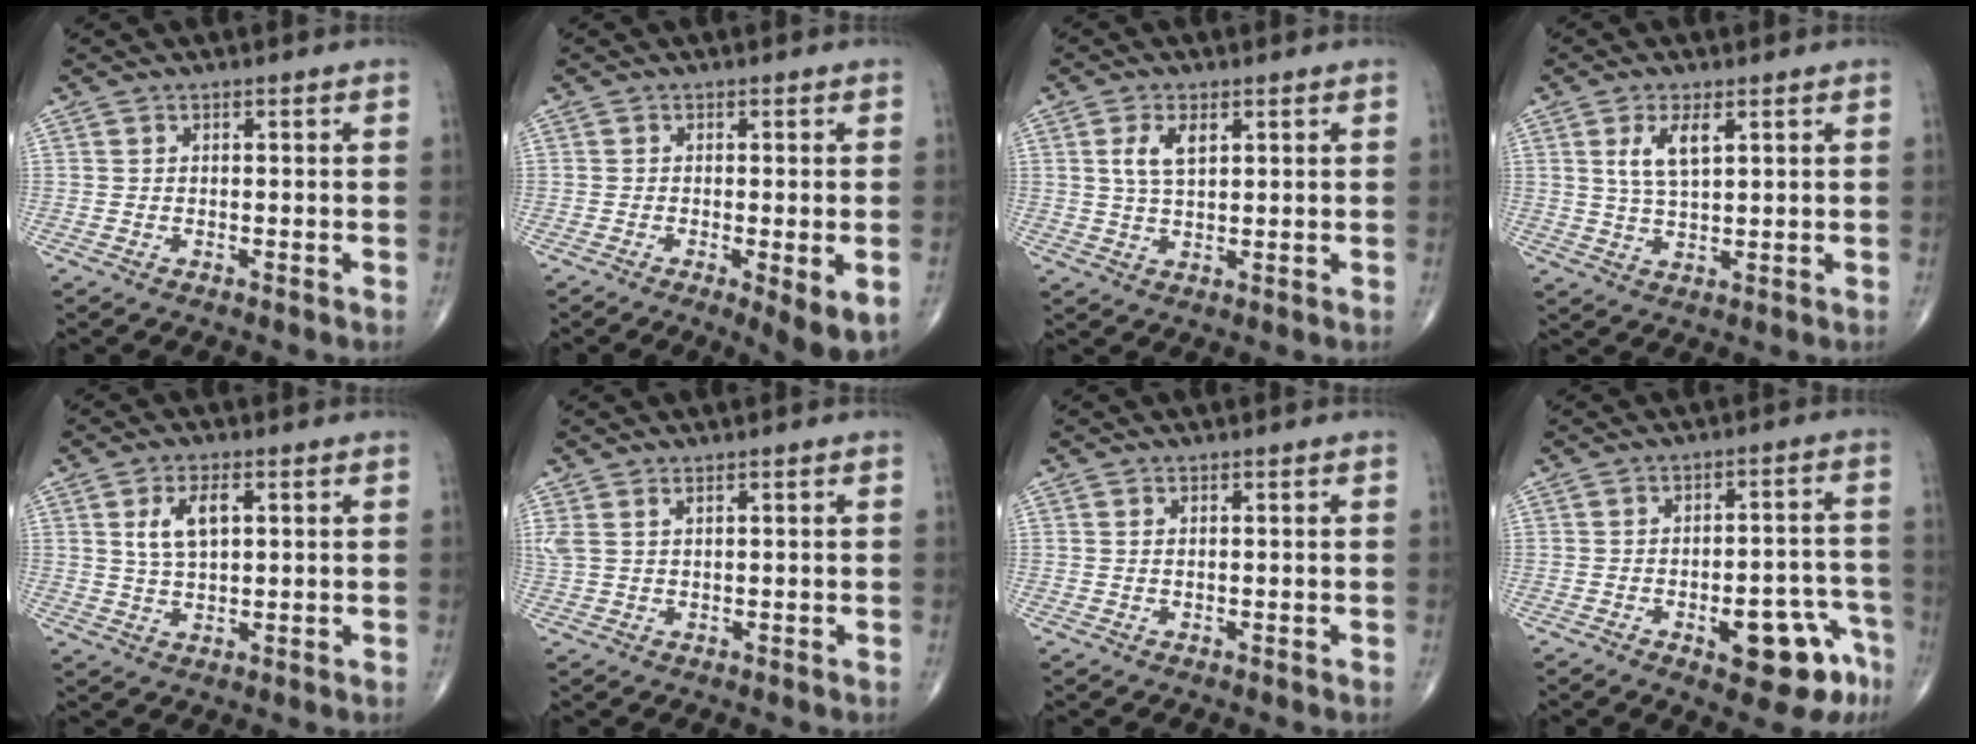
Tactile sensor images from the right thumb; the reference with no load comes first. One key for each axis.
{"total": 6.6, "fx": -2.1, "fy": 1.4, "fz": 6.1, "tx": -0.086, "ty": -0.018, "tz": -0.030}
{"total": 4.9, "fx": 1.7, "fy": 2.4, "fz": 3.9, "tx": -0.077, "ty": -0.001, "tz": 0.036}
{"total": 5.8, "fx": 2.2, "fy": 2.2, "fz": 4.8, "tx": -0.095, "ty": -0.008, "tz": 0.048}
{"total": 6.2, "fx": 1.9, "fy": 3.0, "fz": 5.1, "tx": -0.096, "ty": -0.002, "tz": 0.039}
{"total": 2.9, "fx": 1.5, "fy": 1.2, "fz": 2.2, "tx": -0.067, "ty": 0.011, "tz": 0.041}
{"total": 0.5, "fx": 0.2, "fy": 0.2, "fz": 0.4, "tx": -0.012, "ty": 0.003, "tz": 0.005}
{"total": 12.5, "fx": -6.1, "fy": 5.1, "fz": 9.6, "tx": -0.089, "ty": 0.047, "tz": -0.070}